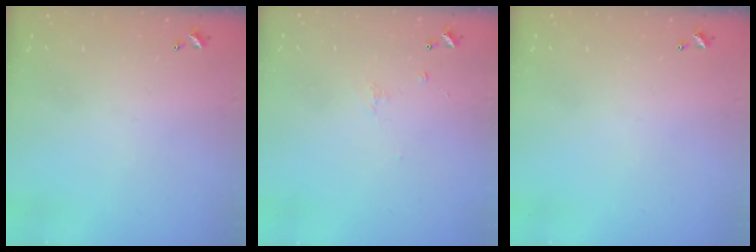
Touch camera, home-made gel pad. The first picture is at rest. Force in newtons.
{"total": 1.2, "press": 1.1, "slide": 0.6}
{"total": 0.0}